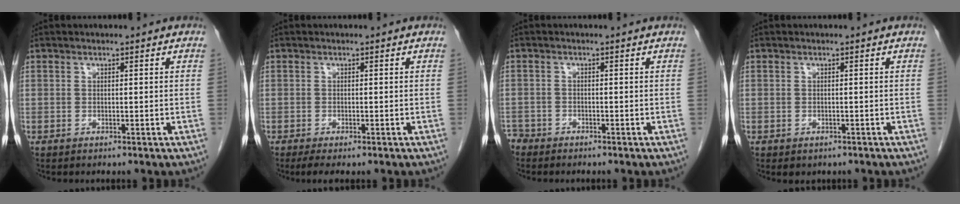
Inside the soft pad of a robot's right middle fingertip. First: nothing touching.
{"total": 3.1, "force": [-2.2, 0.9, 2.0], "torque": [-0.033, -0.010, -0.032]}
{"total": 2.7, "force": [-2.4, 1.2, 0.2], "torque": [0.000, 0.001, -0.043]}
{"total": 1.3, "force": [-0.9, 0.9, 0.4], "torque": [-0.008, 0.000, -0.007]}